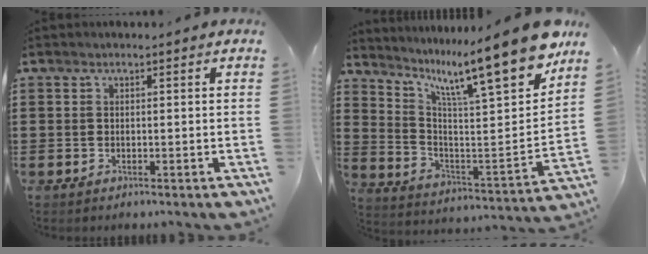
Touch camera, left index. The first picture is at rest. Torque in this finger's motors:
{"motor_torque": [0.49, -0.32, 0.45, 0.04]}